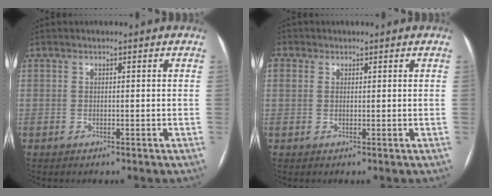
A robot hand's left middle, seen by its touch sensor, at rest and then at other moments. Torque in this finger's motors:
{"motor_torque": [1.08, -1.06, 1.06, 0.21]}